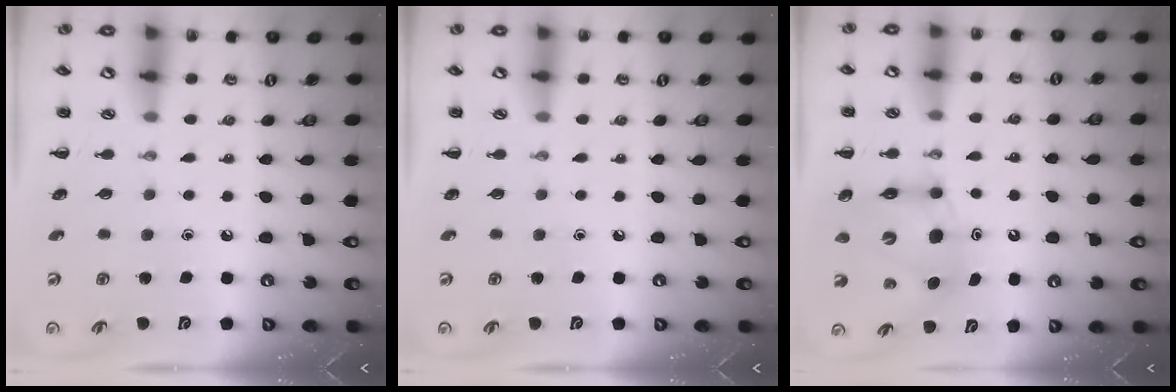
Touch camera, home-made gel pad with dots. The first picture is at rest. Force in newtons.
{"total": 0.0}
{"total": 8.8, "press": 8.6, "slide": 2.0}